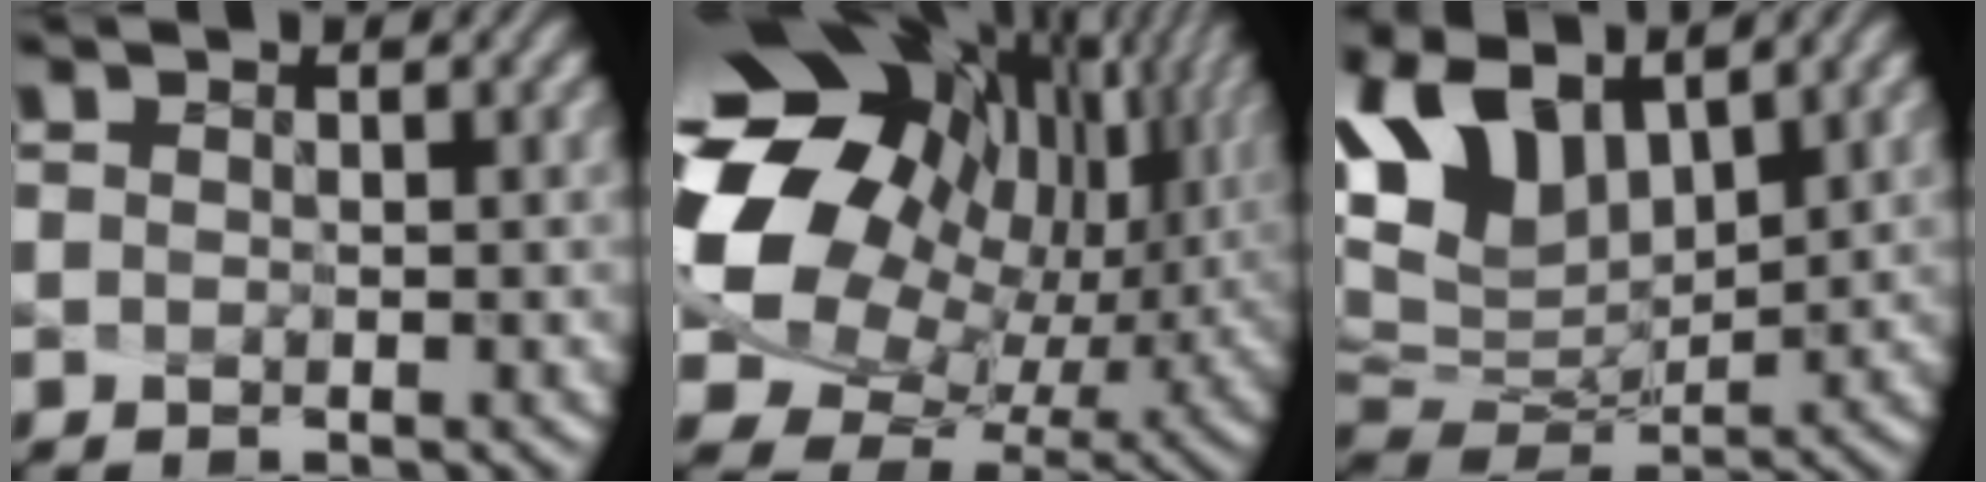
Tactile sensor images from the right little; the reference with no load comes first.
{"total": 16.6, "force": [4.1, 11.3, 11.5], "torque": [-0.245, -0.046, 0.136]}
{"total": 8.8, "force": [4.8, 4.4, 6.0], "torque": [-0.162, -0.015, 0.117]}